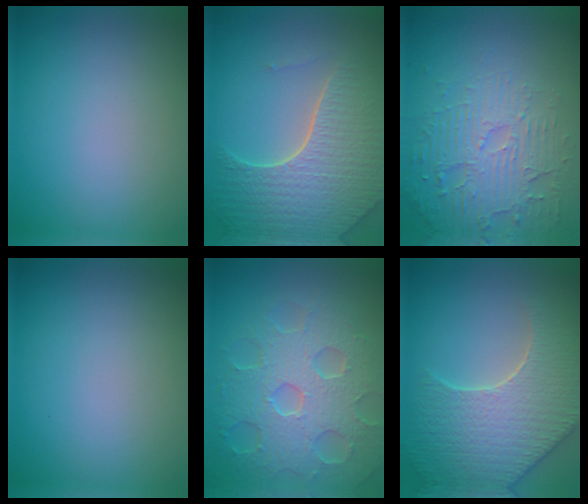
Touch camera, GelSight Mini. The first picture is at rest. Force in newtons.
{"total": 7.8, "press": 5.6, "slide": 5.5}
{"total": 5.5, "press": 3.8, "slide": 4.0}
{"total": 0.0}
{"total": 7.9, "press": 5.8, "slide": 5.3}
{"total": 7.5, "press": 6.2, "slide": 4.2}